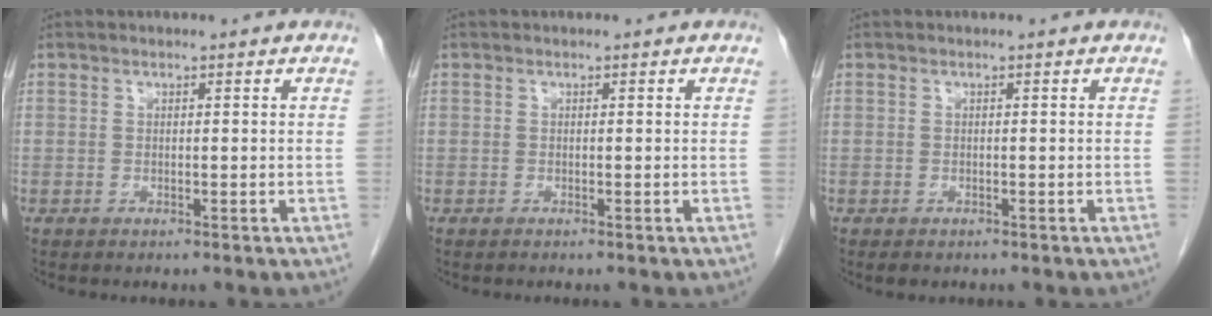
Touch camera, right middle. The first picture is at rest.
{"total": 0.0}
{"total": 1.0, "force": [-0.7, 0.6, 0.5], "torque": [-0.007, 0.000, -0.006]}